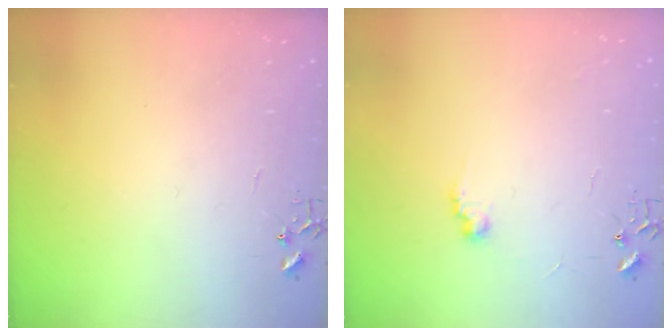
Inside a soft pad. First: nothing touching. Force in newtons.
{"total": 8.0, "press": 8.0, "slide": 0.7}